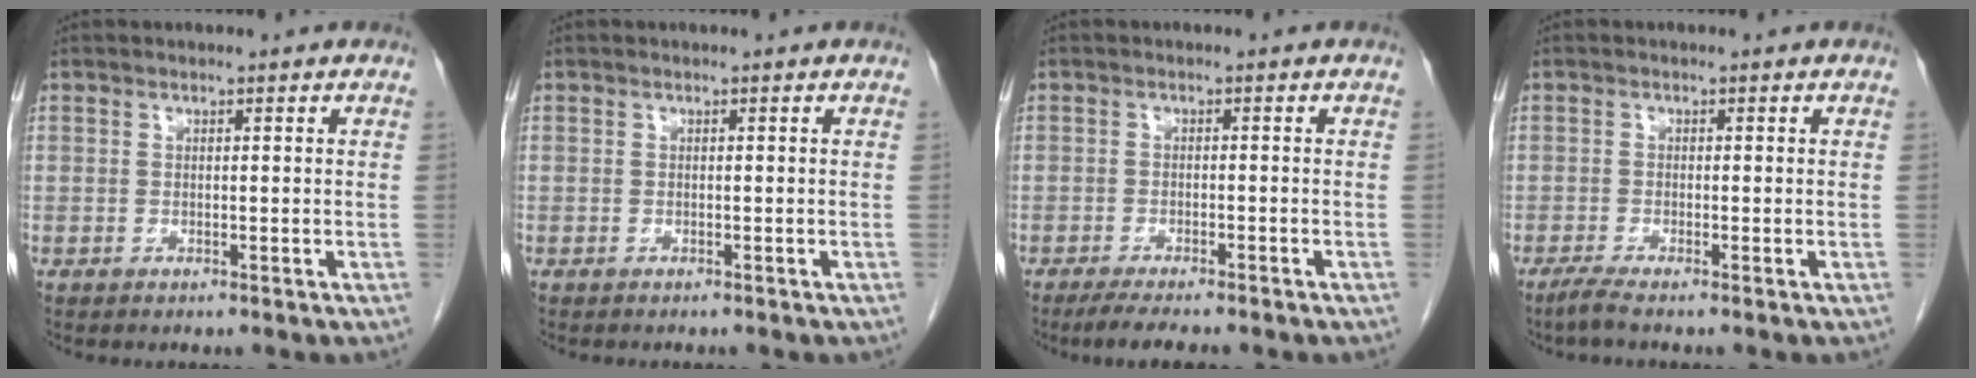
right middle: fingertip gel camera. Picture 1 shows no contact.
{"total": 0.7, "force": [-0.6, 0.1, 0.3], "torque": [-0.011, -0.003, -0.007]}
{"total": 6.0, "force": [-4.9, 0.6, 3.4], "torque": [-0.051, -0.013, -0.072]}
{"total": 1.6, "force": [-1.2, -0.4, 1.0], "torque": [-0.033, -0.008, -0.031]}